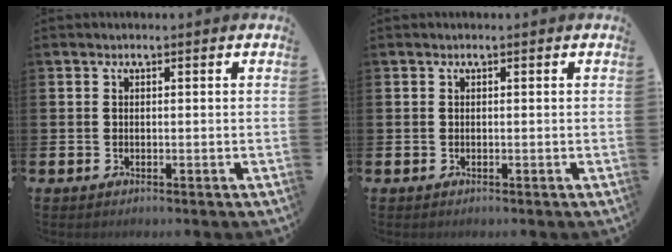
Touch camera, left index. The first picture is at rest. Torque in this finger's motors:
{"motor_torque": [-0.09, -0.01, 0.00, 0.00]}